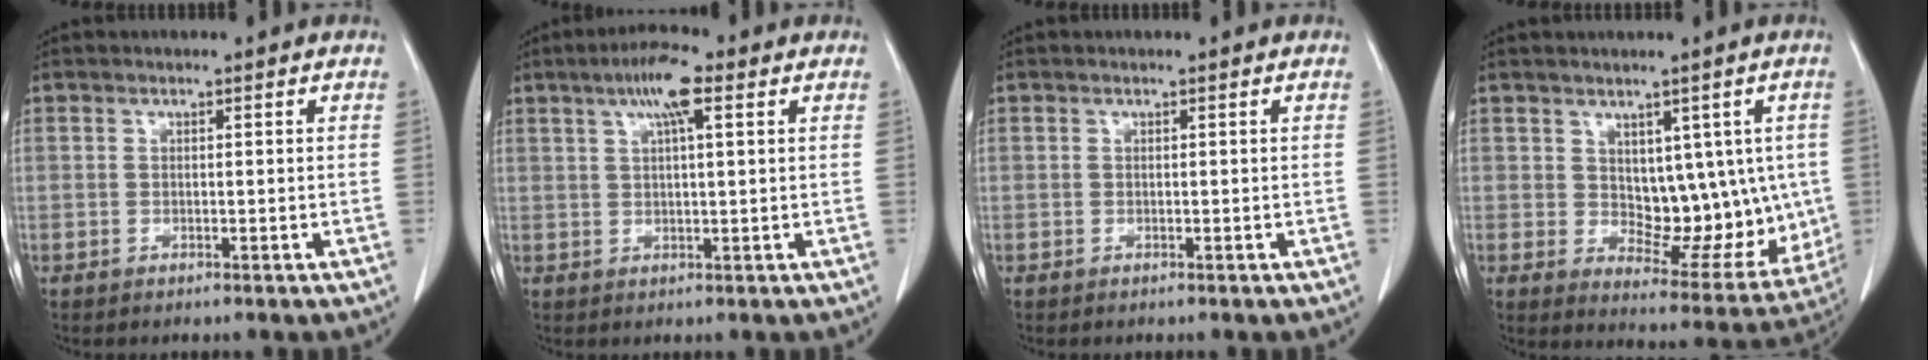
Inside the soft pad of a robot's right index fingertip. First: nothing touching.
{"total": 6.1, "force": [3.1, 0.9, 5.2], "torque": [-0.097, 0.014, 0.051]}
{"total": 0.0}
{"total": 11.8, "force": [1.6, 6.6, 9.6], "torque": [-0.105, 0.003, 0.042]}